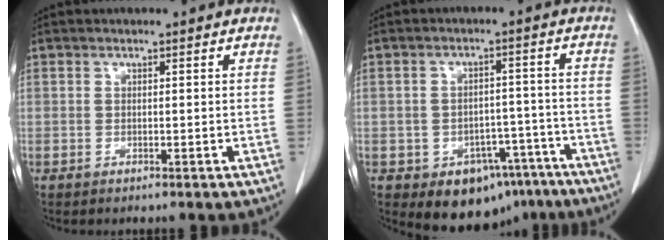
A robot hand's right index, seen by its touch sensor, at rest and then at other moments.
{"total": 10.5, "force": [-6.7, 7.1, 3.8], "torque": [-0.025, 0.033, -0.086]}